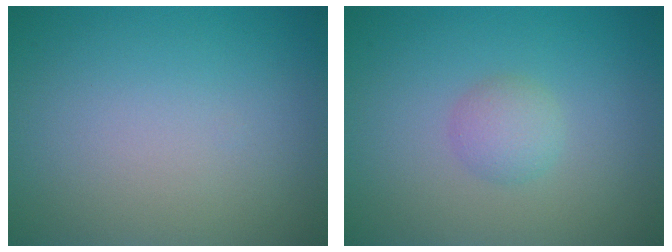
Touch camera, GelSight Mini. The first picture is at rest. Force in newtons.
{"total": 1.8, "press": 1.8, "slide": 0.1}